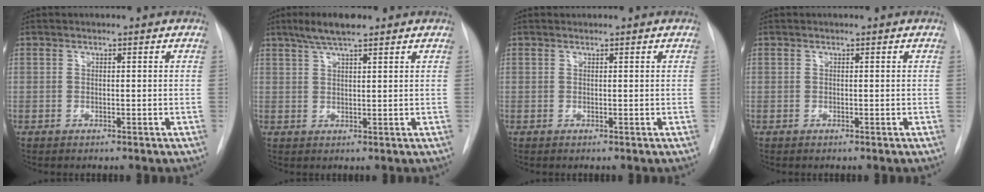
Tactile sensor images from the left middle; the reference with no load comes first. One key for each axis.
{"total": 5.4, "fx": 3.9, "fy": 0.7, "fz": 3.6, "tx": -0.072, "ty": 0.012, "tz": 0.070}
{"total": 0.0}
{"total": 0.0}